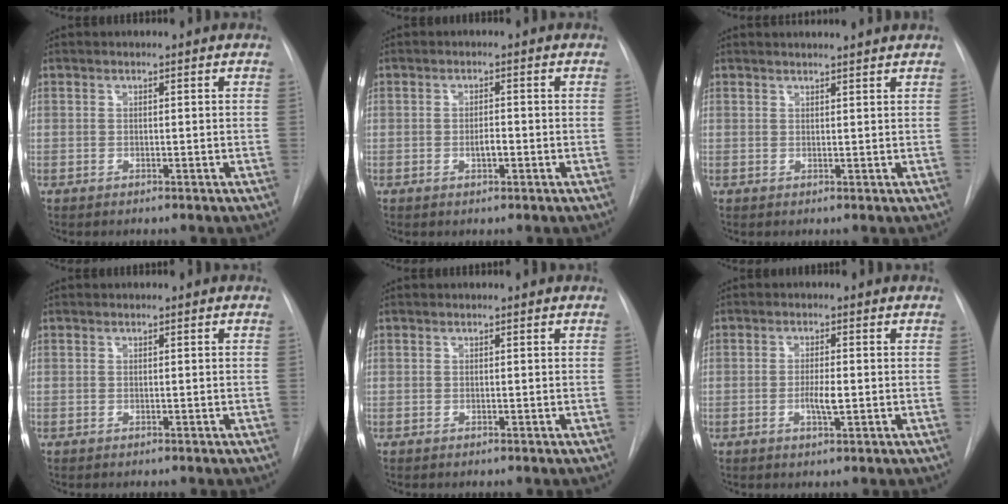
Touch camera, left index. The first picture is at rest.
{"total": 1.6, "force": [-0.5, 0.5, 1.4], "torque": [-0.026, 0.000, -0.007]}
{"total": 5.2, "force": [5.0, -0.6, 1.4], "torque": [-0.016, 0.012, 0.052]}
{"total": 0.0}
{"total": 0.0}
{"total": 2.8, "force": [-0.5, 0.4, 2.7], "torque": [-0.049, -0.002, -0.007]}